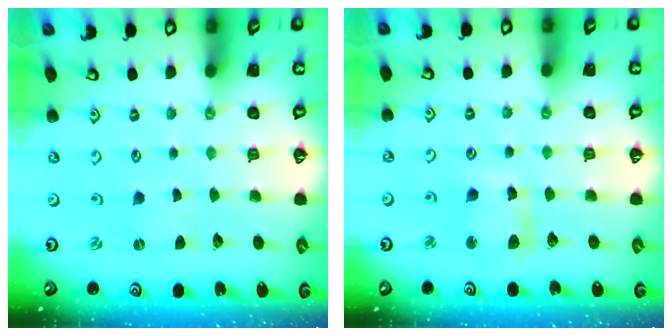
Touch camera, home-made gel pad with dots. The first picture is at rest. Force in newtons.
{"total": 8.4, "press": 8.3, "slide": 1.3}